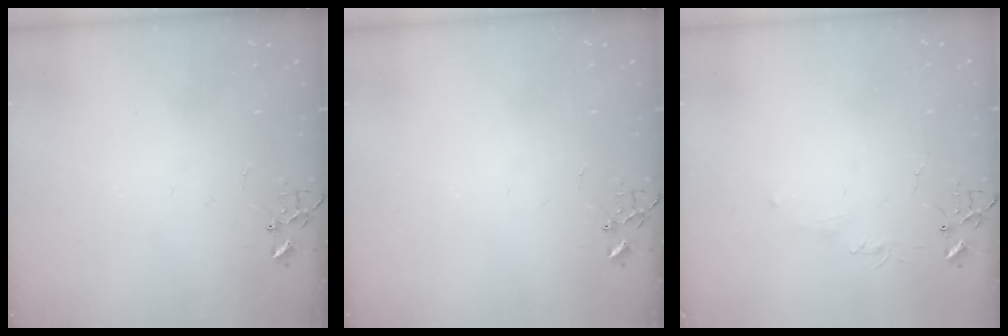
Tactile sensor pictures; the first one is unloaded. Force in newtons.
{"total": 0.0}
{"total": 4.0, "press": 3.9, "slide": 0.6}